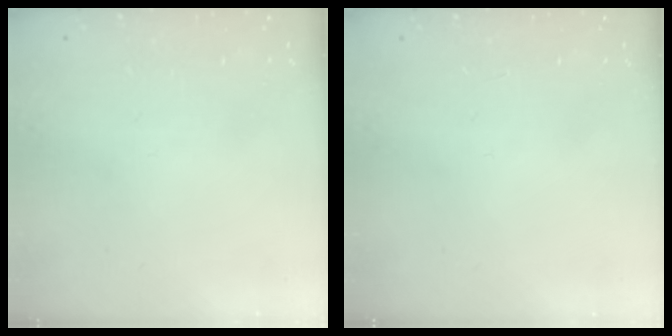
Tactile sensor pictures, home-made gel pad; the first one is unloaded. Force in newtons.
{"total": 0.0}